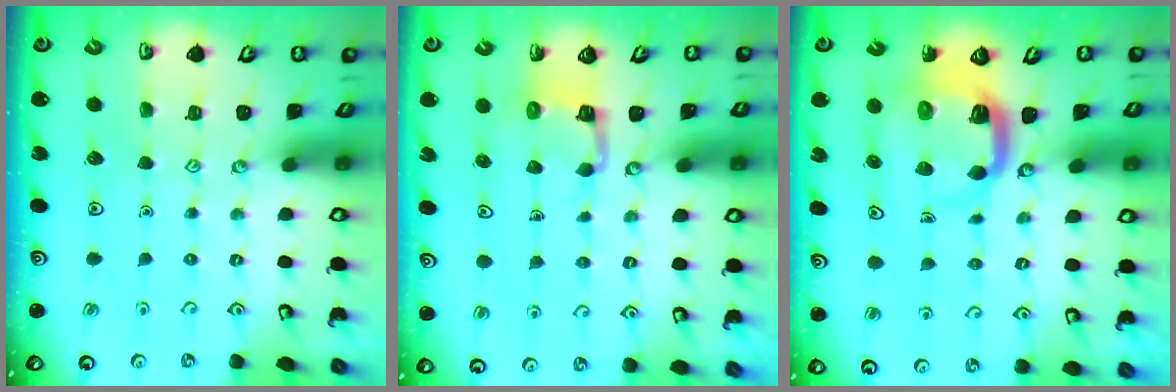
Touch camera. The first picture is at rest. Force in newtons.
{"total": 2.8, "press": 2.8, "slide": 0.2}
{"total": 6.4, "press": 6.4, "slide": 0.9}